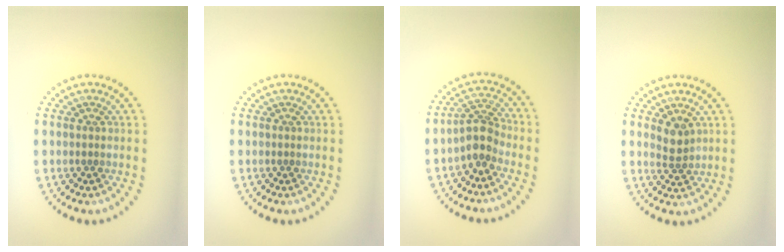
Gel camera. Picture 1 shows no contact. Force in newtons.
{"total": 0.0}
{"total": 2.7, "press": 2.2, "slide": 1.7}
{"total": 1.9, "press": 1.5, "slide": 1.1}